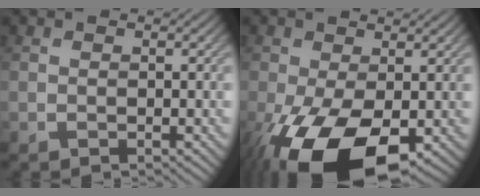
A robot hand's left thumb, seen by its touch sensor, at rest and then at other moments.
{"total": 14.0, "force": [-5.1, 7.3, 10.9], "torque": [-0.224, -0.050, -0.072]}